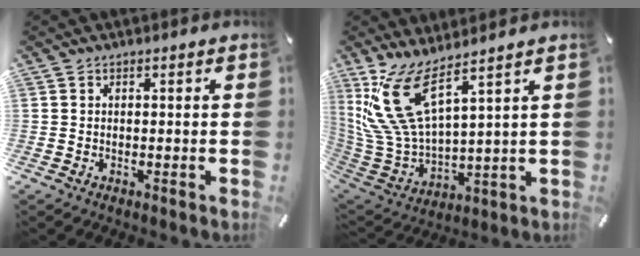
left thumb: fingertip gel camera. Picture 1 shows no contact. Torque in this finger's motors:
{"motor_torque": [2.21, 1.96, 1.97, -0.80, 0.76]}